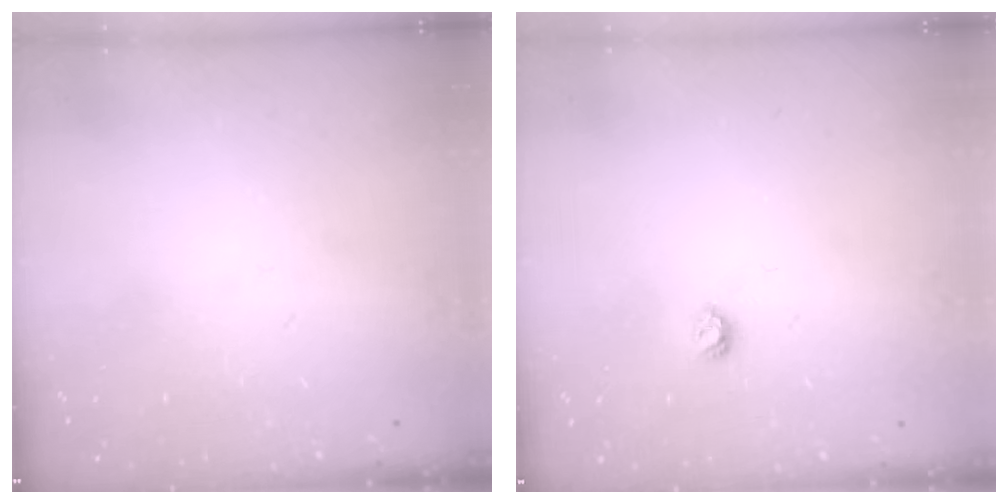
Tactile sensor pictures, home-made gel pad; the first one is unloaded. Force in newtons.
{"total": 3.9, "press": 3.9, "slide": 0.6}